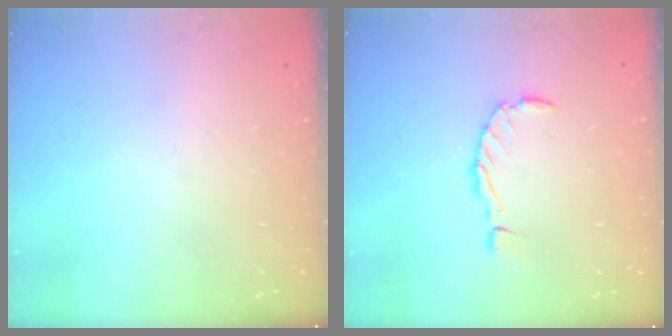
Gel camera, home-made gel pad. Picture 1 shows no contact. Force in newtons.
{"total": 0.0}